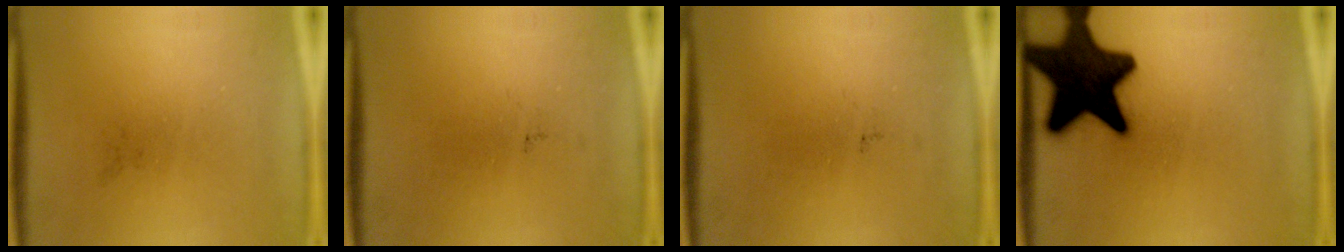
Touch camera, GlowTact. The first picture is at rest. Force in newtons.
{"total": 0.0}
{"total": 0.0}
{"total": 17.8}